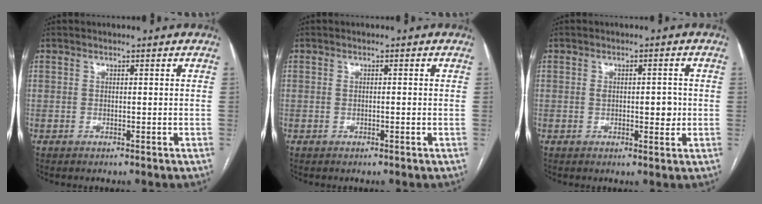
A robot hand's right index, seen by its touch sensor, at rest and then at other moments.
{"total": 0.8, "force": [-0.1, 0.2, 0.8], "torque": [-0.015, 0.001, 0.002]}
{"total": 3.9, "force": [0.0, 1.8, 3.4], "torque": [-0.053, 0.003, 0.005]}